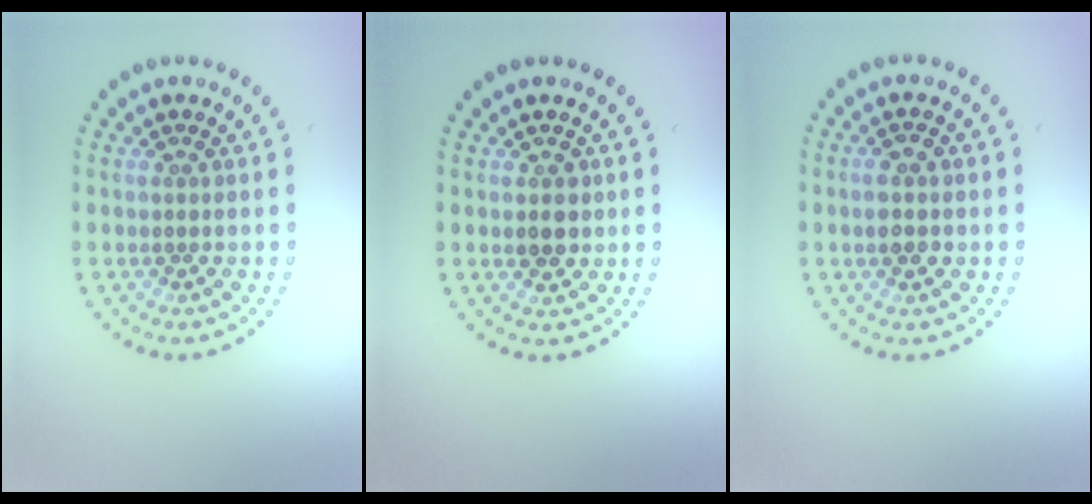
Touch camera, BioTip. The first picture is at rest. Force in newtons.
{"total": 1.7, "press": 1.7, "slide": 0.3}
{"total": 2.6, "press": 2.6, "slide": 0.1}